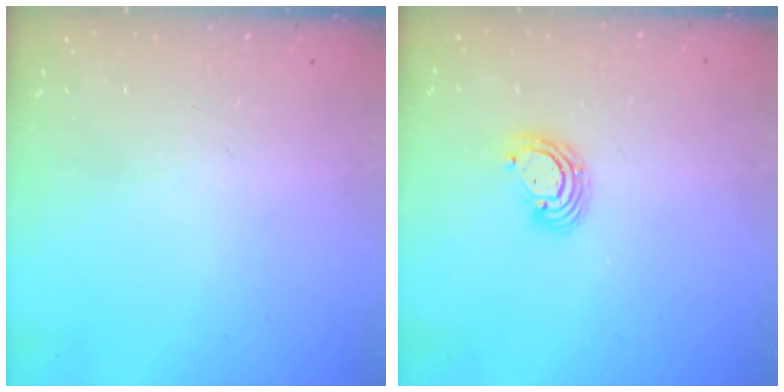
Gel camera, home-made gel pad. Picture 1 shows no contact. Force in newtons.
{"total": 5.2, "press": 5.2, "slide": 0.3}